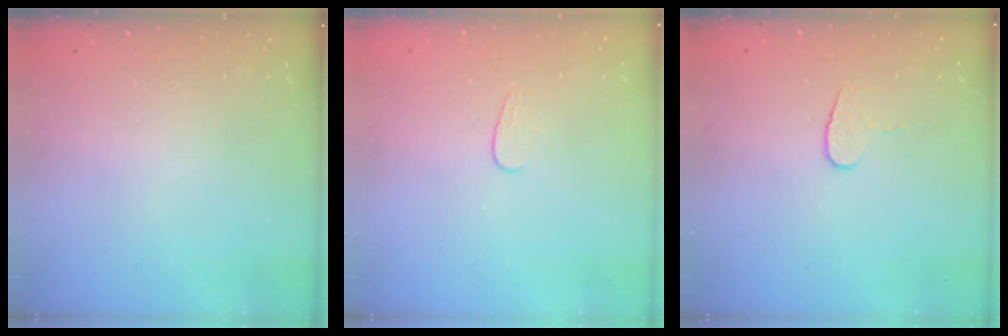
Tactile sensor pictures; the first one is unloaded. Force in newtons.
{"total": 4.0, "press": 4.0, "slide": 0.3}
{"total": 5.0, "press": 5.0, "slide": 0.5}